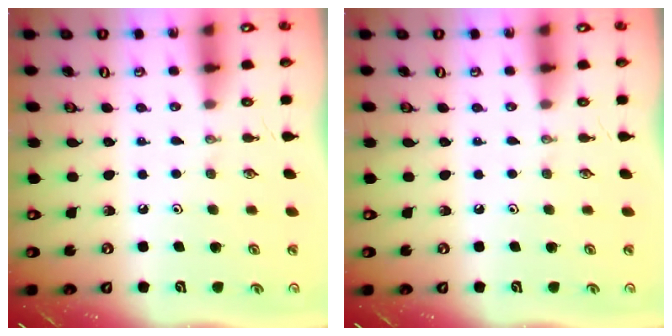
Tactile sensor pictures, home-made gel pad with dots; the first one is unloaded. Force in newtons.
{"total": 0.0}